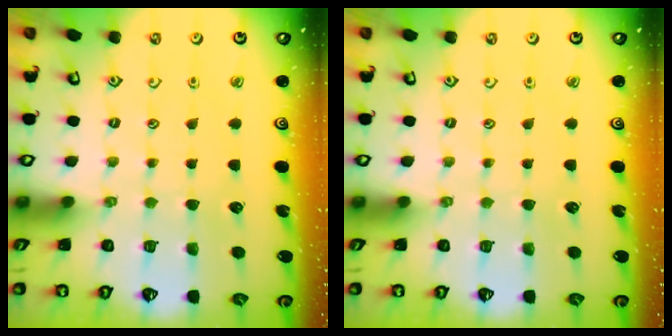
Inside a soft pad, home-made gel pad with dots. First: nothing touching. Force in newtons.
{"total": 0.0}